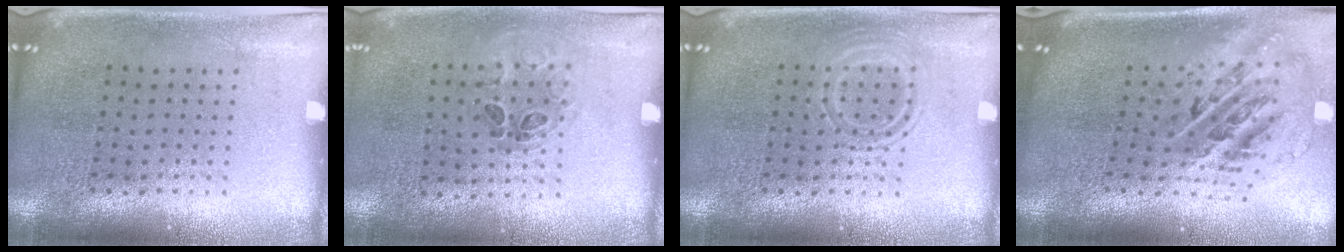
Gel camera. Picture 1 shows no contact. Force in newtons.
{"total": 1.0, "press": 0.7, "slide": 0.6}
{"total": 1.9, "press": 1.9, "slide": 0.3}
{"total": 2.7, "press": 1.8, "slide": 1.9}